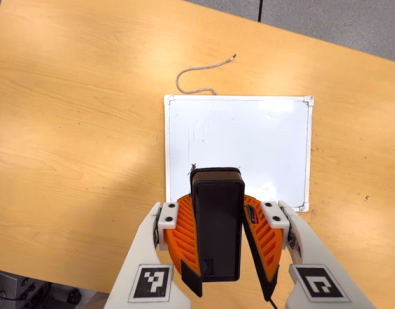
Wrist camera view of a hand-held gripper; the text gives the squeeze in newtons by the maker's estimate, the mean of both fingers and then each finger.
{"total": 9.3, "left": 9.2, "right": 9.3}